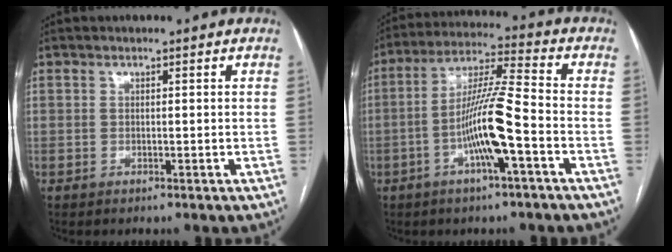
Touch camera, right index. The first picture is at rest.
{"total": 11.2, "force": [-3.7, 0.3, 10.6], "torque": [-0.203, 0.009, -0.070]}